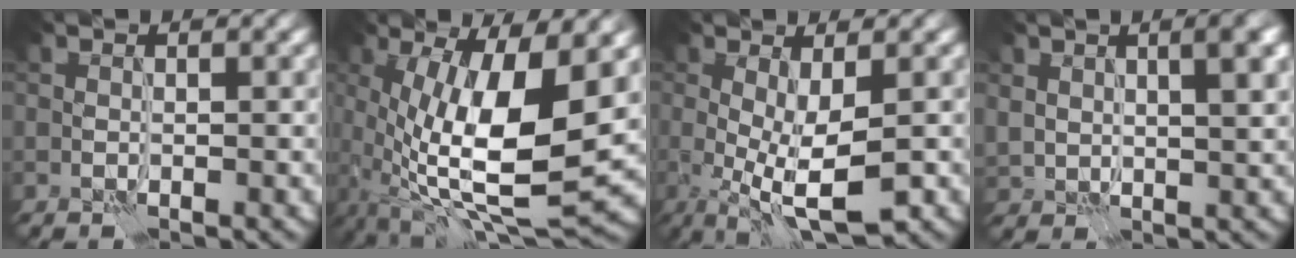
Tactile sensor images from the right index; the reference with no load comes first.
{"total": 13.9, "force": [-0.6, 4.8, 13.0], "torque": [-0.229, -0.012, -0.005]}
{"total": 6.4, "force": [-1.1, 1.8, 6.0], "torque": [-0.113, -0.016, -0.015]}
{"total": 4.4, "force": [2.0, 2.0, 3.3], "torque": [-0.061, 0.000, 0.038]}